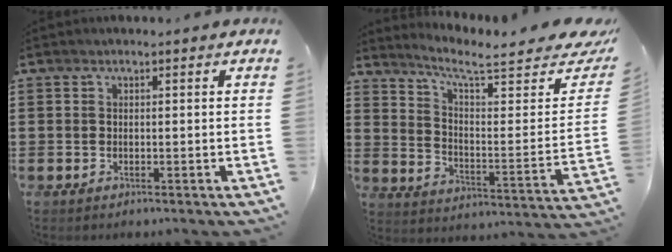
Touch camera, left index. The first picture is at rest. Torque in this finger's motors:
{"motor_torque": [1.11, -1.03, 0.15, 0.10]}